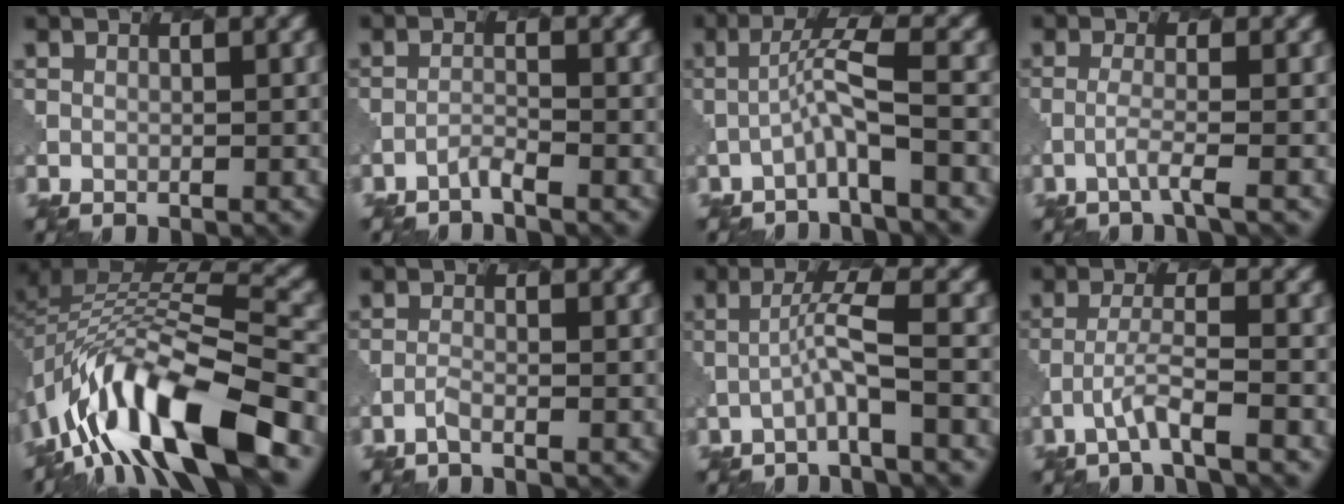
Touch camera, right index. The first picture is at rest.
{"total": 1.0, "force": [-1.0, 0.0, 0.2], "torque": [-0.001, 0.001, -0.026]}
{"total": 3.1, "force": [-1.3, 0.1, 2.8], "torque": [-0.056, 0.015, -0.033]}
{"total": 1.8, "force": [-0.7, 0.2, 1.7], "torque": [-0.026, 0.002, -0.027]}
{"total": 13.4, "force": [-7.8, 4.9, 9.8], "torque": [-0.176, 0.012, -0.132]}
{"total": 0.9, "force": [-0.8, 0.2, 0.5], "torque": [-0.005, 0.000, -0.023]}
{"total": 2.8, "force": [-0.9, 0.0, 2.6], "torque": [-0.048, 0.013, -0.026]}
{"total": 2.8, "force": [-1.7, 0.1, 2.2], "torque": [-0.044, 0.007, -0.041]}